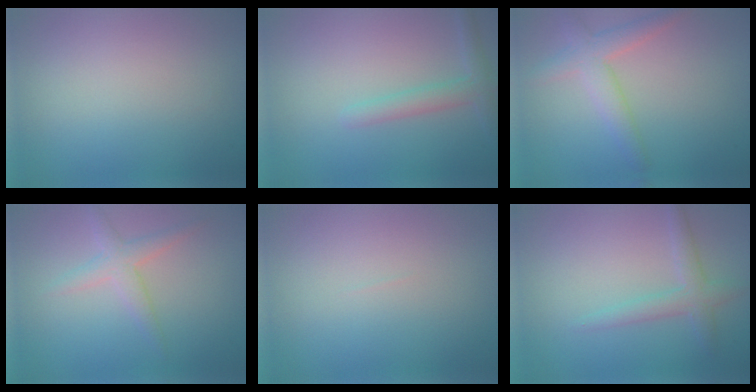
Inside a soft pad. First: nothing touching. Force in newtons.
{"total": 2.1, "press": 2.1, "slide": 0.2}
{"total": 3.2, "press": 3.2, "slide": 0.2}
{"total": 2.2, "press": 2.2, "slide": 0.1}
{"total": 0.0}
{"total": 2.3, "press": 2.3, "slide": 0.1}